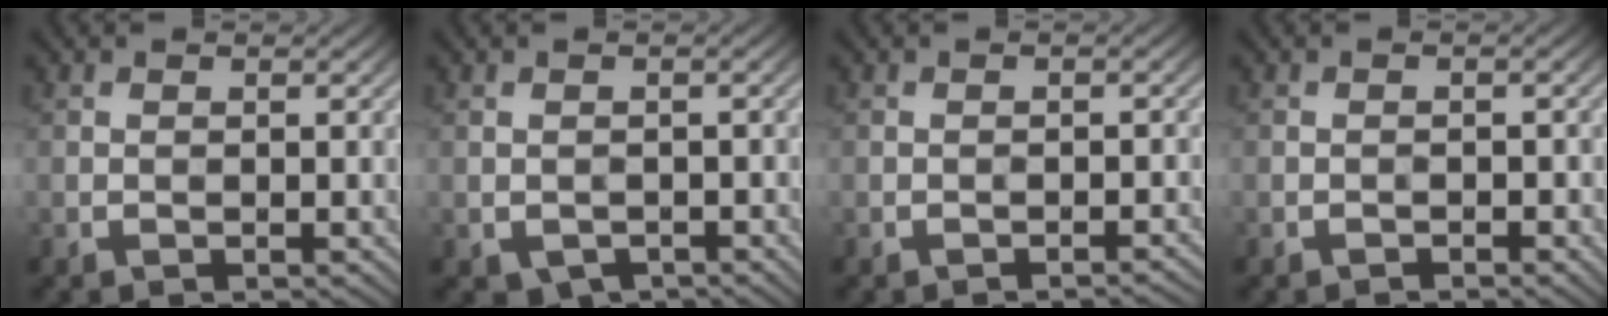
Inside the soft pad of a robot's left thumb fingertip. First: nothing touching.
{"total": 2.1, "force": [-1.3, 1.4, 1.0], "torque": [-0.020, -0.009, -0.018]}
{"total": 1.0, "force": [-0.9, 0.1, 0.5], "torque": [-0.004, 0.002, -0.015]}
{"total": 1.1, "force": [-0.8, 0.4, 0.6], "torque": [-0.008, 0.002, -0.013]}